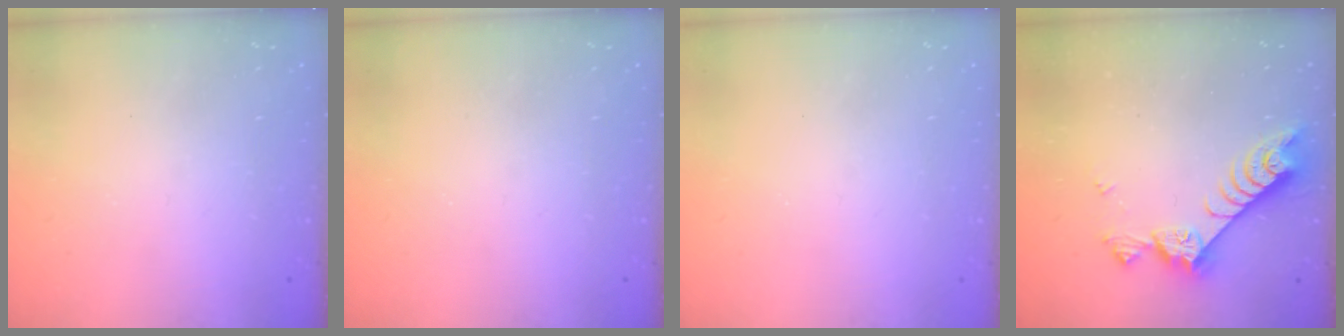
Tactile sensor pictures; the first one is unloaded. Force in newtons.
{"total": 0.0}
{"total": 0.0}
{"total": 7.7, "press": 7.6, "slide": 1.2}